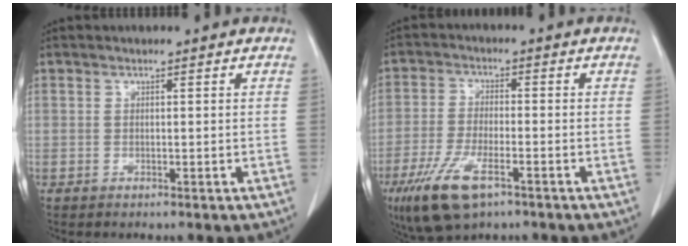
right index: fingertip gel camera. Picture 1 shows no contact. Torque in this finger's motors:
{"motor_torque": [1.52, -0.62, 0.54, 0.17]}